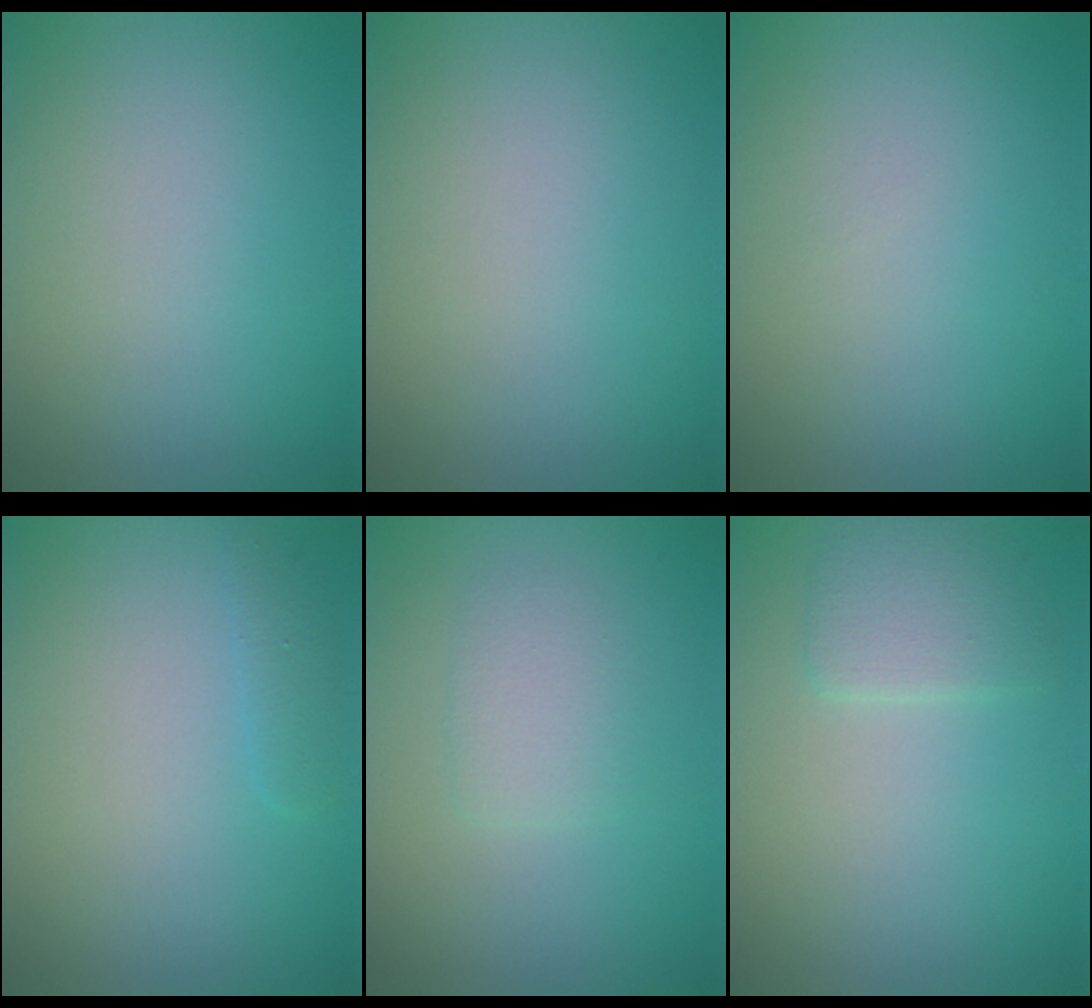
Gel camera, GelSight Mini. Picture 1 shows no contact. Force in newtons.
{"total": 0.0}
{"total": 0.0}
{"total": 1.1, "press": 1.1, "slide": 0.1}
{"total": 1.7, "press": 1.7, "slide": 0.3}
{"total": 2.3, "press": 2.2, "slide": 0.3}